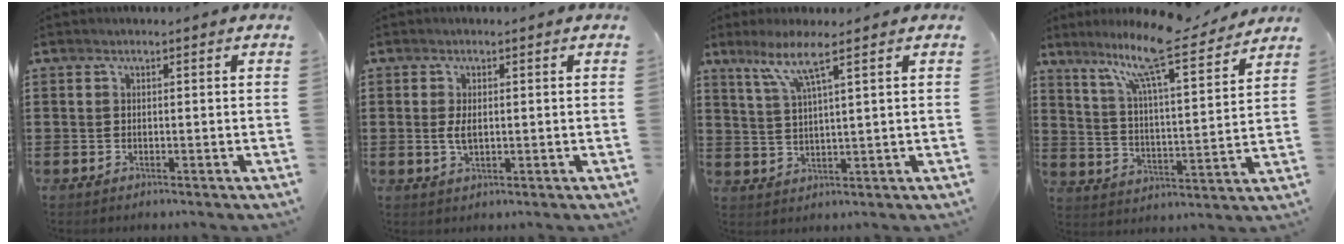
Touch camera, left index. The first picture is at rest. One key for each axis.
{"total": 2.5, "fx": 0.1, "fy": 1.1, "fz": 2.3, "tx": -0.053, "ty": 0.000, "tz": -0.001}
{"total": 6.6, "fx": 3.9, "fy": 0.3, "fz": 5.4, "tx": -0.116, "ty": 0.000, "tz": 0.068}
{"total": 12.4, "fx": 10.0, "fy": 0.9, "fz": 7.3, "tx": -0.154, "ty": -0.057, "tz": 0.165}